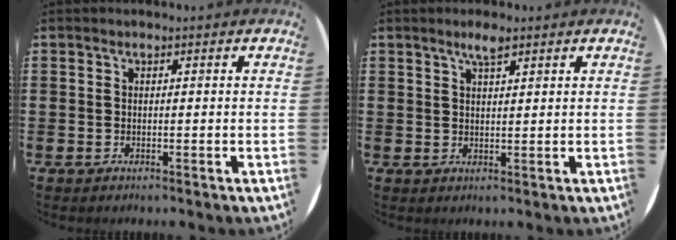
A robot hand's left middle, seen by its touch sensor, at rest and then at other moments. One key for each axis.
{"total": 2.5, "fx": 2.0, "fy": 0.4, "fz": 1.5, "tx": -0.032, "ty": 0.003, "tz": 0.034}